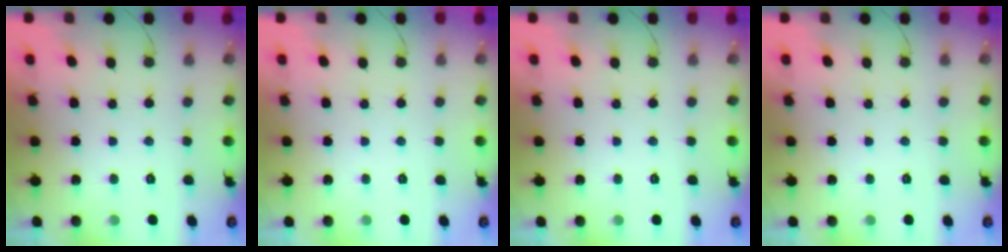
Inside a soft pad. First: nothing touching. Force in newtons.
{"total": 0.0}
{"total": 0.0}
{"total": 0.0}